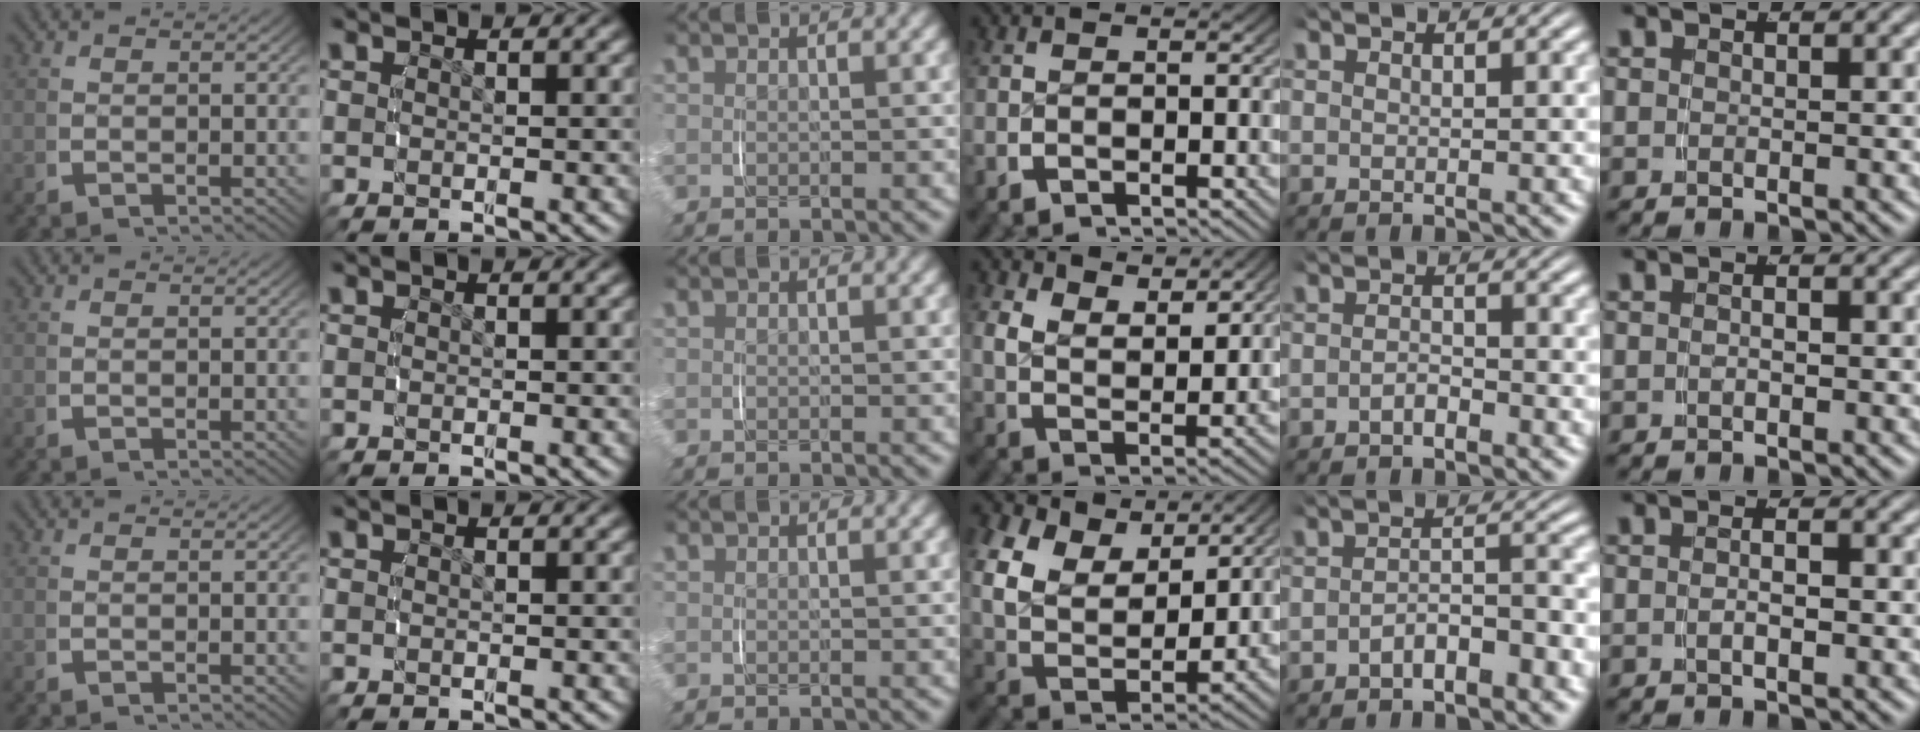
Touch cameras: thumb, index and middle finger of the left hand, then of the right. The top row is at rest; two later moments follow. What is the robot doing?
{"motion": "lift_and_place", "object": "pen bag"}